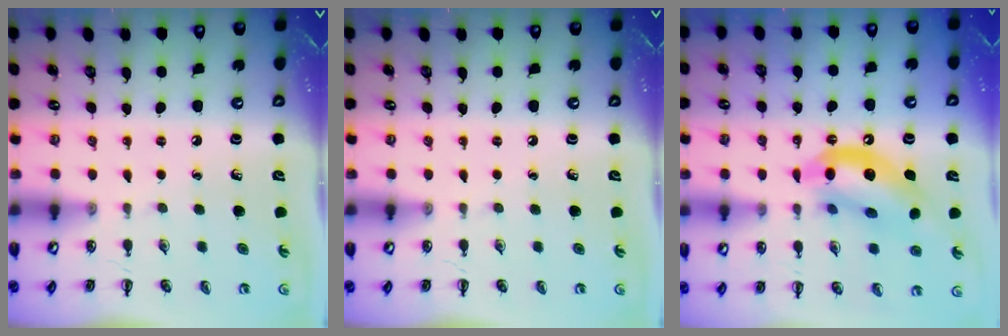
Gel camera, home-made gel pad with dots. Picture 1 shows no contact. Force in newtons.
{"total": 0.0}
{"total": 13.8, "press": 13.3, "slide": 3.4}